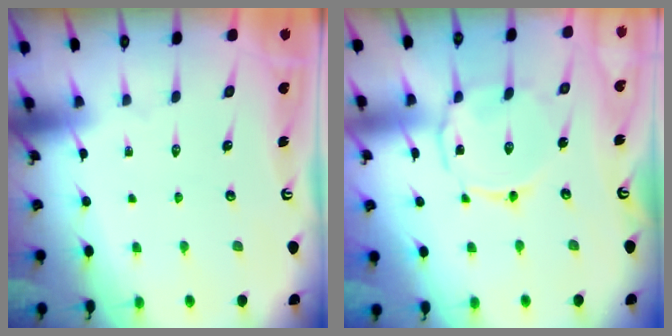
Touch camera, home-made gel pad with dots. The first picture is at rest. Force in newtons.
{"total": 4.7, "press": 4.7, "slide": 0.3}